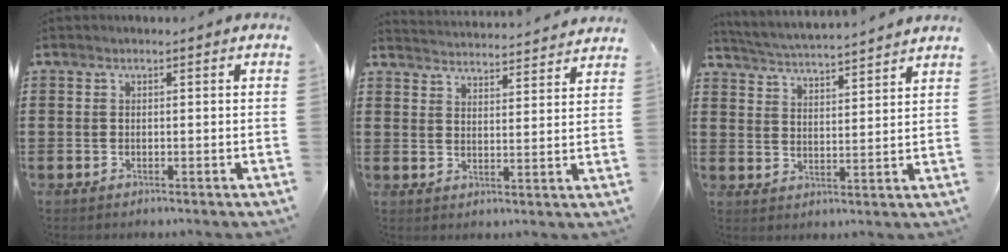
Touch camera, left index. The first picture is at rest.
{"total": 3.8, "force": [3.7, -0.6, -0.2], "torque": [-0.012, -0.031, 0.063]}
{"total": 4.1, "force": [4.0, -1.1, 0.3], "torque": [-0.023, -0.028, 0.067]}